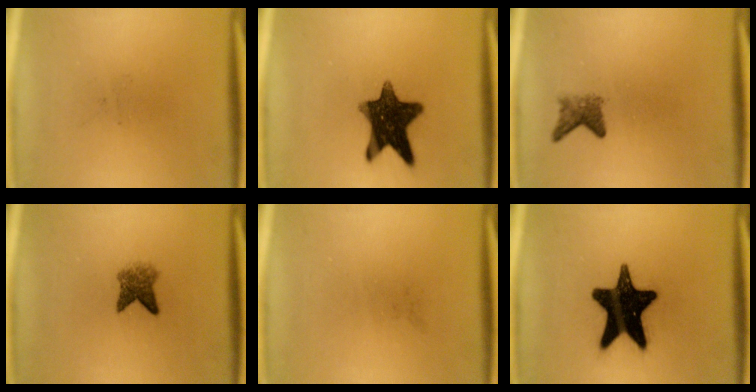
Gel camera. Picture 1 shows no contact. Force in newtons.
{"total": 12.3}
{"total": 2.3}
{"total": 3.4}
{"total": 0.0}
{"total": 18.0}